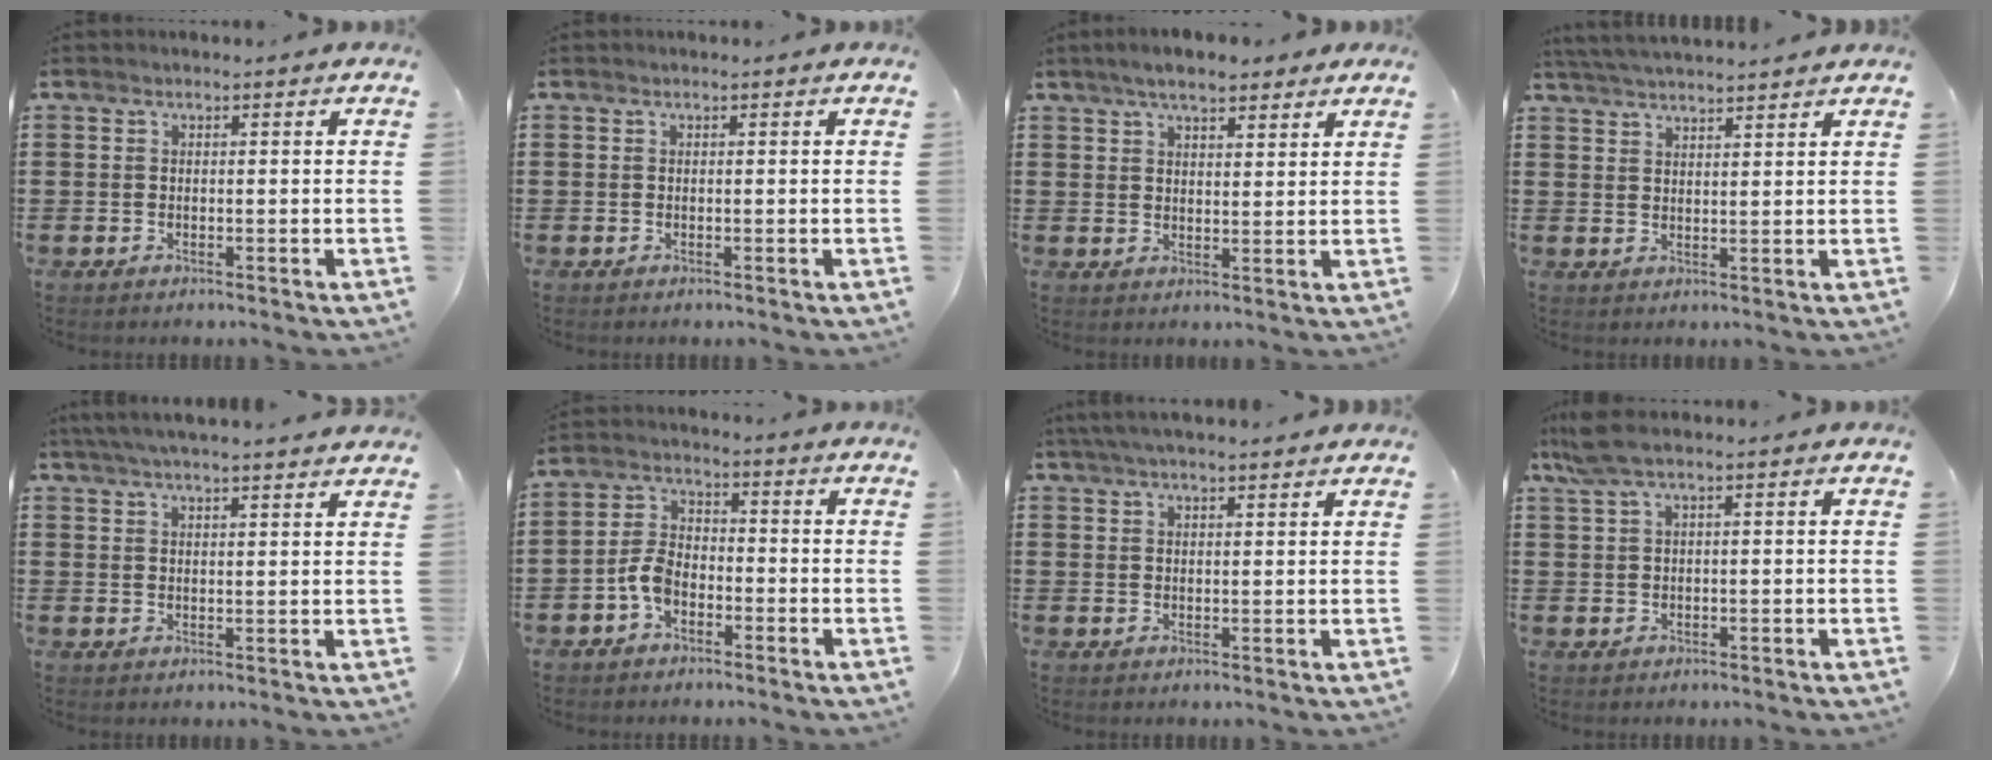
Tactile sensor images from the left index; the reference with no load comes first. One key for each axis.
{"total": 0.0}
{"total": 5.2, "fx": 4.2, "fy": 1.7, "fz": 2.5, "tx": -0.059, "ty": 0.003, "tz": 0.078}
{"total": 3.7, "fx": 3.6, "fy": -0.3, "fz": 0.7, "tx": -0.025, "ty": -0.008, "tz": 0.067}
{"total": 3.9, "fx": 3.6, "fy": -0.4, "fz": 1.3, "tx": -0.037, "ty": -0.007, "tz": 0.066}
{"total": 4.7, "fx": -2.2, "fy": 2.7, "fz": 3.1, "tx": -0.082, "ty": 0.003, "tz": -0.050}
{"total": 3.3, "fx": 2.9, "fy": 0.3, "fz": 1.6, "tx": -0.038, "ty": 0.003, "tz": 0.054}
{"total": 3.4, "fx": 1.7, "fy": 0.4, "fz": 3.0, "tx": -0.067, "ty": -0.002, "tz": 0.029}